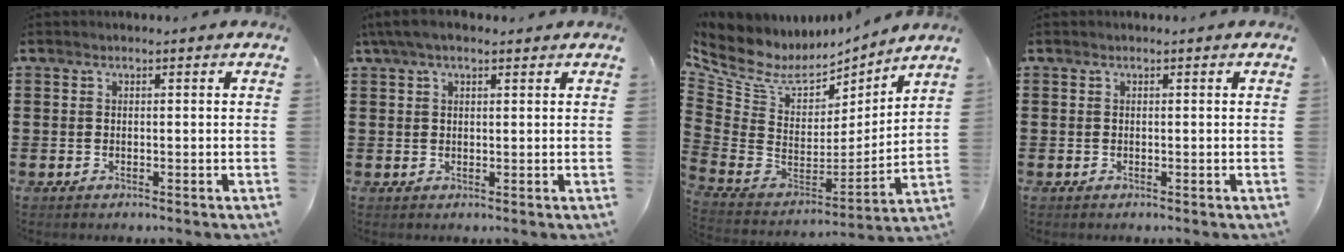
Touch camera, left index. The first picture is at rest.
{"total": 3.2, "force": [2.0, 1.1, 2.3], "torque": [-0.049, 0.008, 0.037]}
{"total": 7.0, "force": [5.1, 4.2, 2.2], "torque": [-0.088, -0.047, 0.087]}
{"total": 0.0}